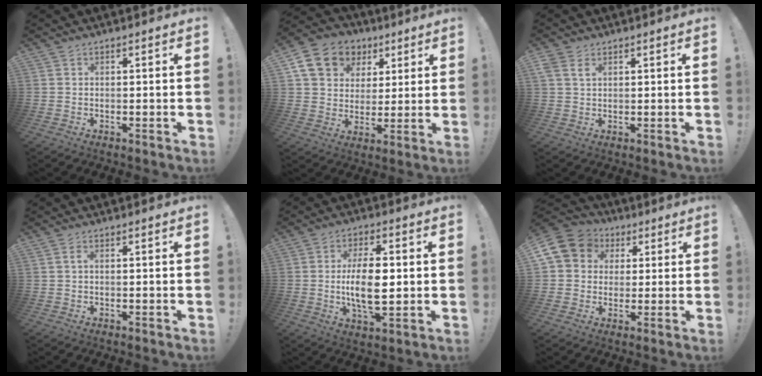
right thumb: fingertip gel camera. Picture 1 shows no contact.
{"total": 14.5, "force": [6.6, 11.4, 6.1], "torque": [-0.092, -0.028, 0.136]}
{"total": 3.4, "force": [1.8, 1.8, 2.2], "torque": [-0.042, 0.000, 0.033]}
{"total": 1.2, "force": [0.1, 0.2, 1.2], "torque": [-0.028, 0.004, 0.002]}
{"total": 12.5, "force": [0.0, 5.4, 11.3], "torque": [-0.211, -0.005, -0.007]}
{"total": 11.0, "force": [3.0, 9.6, 4.5], "torque": [-0.075, -0.003, 0.064]}